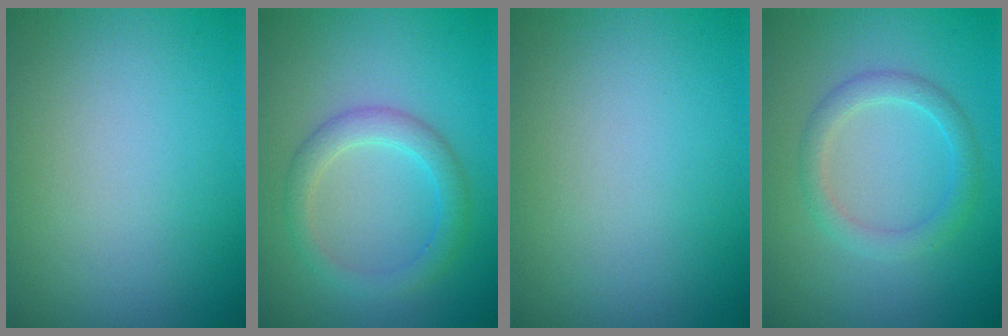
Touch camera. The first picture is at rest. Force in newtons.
{"total": 2.9, "press": 2.9, "slide": 0.1}
{"total": 0.0}
{"total": 2.4, "press": 2.4, "slide": 0.1}